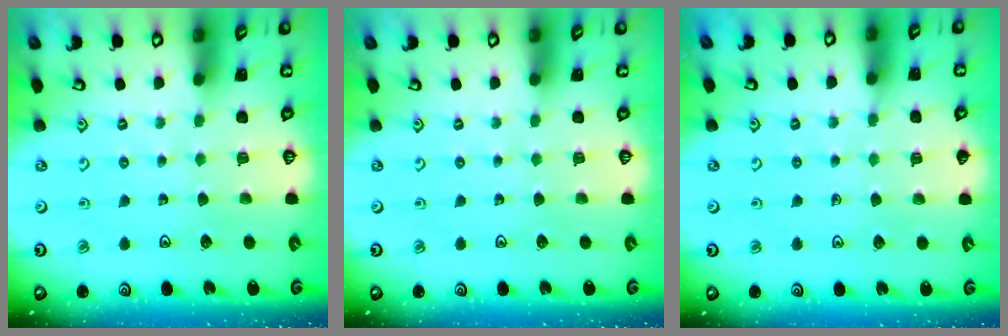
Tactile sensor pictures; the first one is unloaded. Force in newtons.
{"total": 0.0}
{"total": 3.9, "press": 3.8, "slide": 0.6}